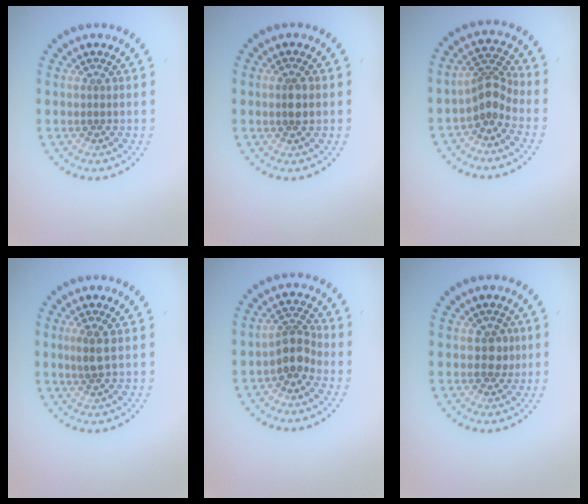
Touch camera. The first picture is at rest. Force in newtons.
{"total": 1.6, "press": 1.5, "slide": 0.5}
{"total": 2.8, "press": 2.0, "slide": 1.9}
{"total": 1.6, "press": 1.4, "slide": 0.8}
{"total": 2.7, "press": 2.2, "slide": 1.6}
{"total": 1.6, "press": 1.5, "slide": 0.5}